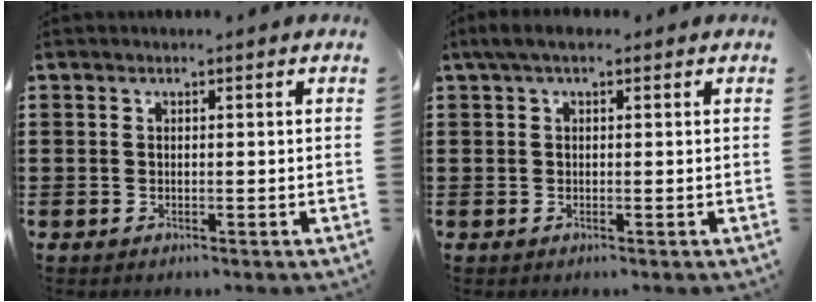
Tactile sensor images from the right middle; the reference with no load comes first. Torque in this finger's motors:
{"motor_torque": [0.76, -0.63, 0.27, 0.09]}